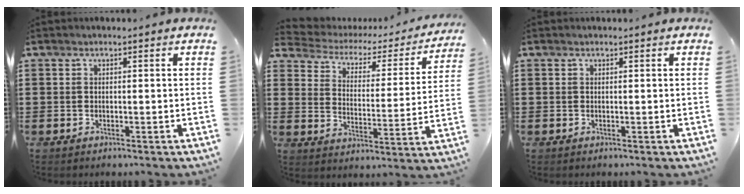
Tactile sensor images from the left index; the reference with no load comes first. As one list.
[{"total": 2.7, "force": [1.9, 1.6, 0.9], "torque": [-0.037, -0.016, 0.023]}, {"total": 0.0}]